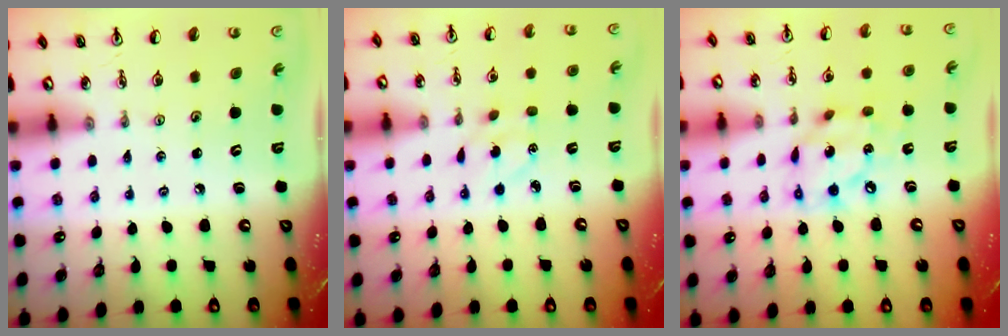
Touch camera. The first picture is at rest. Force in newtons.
{"total": 3.2, "press": 3.1, "slide": 0.7}
{"total": 13.1, "press": 13.1, "slide": 1.4}